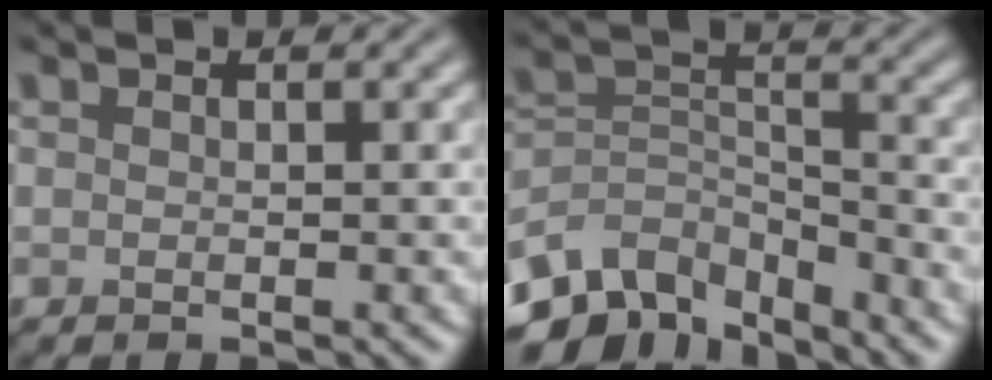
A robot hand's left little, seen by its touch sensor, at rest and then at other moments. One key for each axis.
{"total": 7.8, "fx": -5.8, "fy": 4.0, "fz": 3.4, "tx": -0.065, "ty": -0.014, "tz": -0.112}